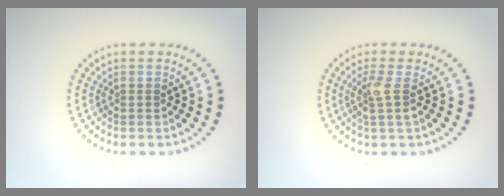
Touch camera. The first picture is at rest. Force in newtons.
{"total": 2.0, "press": 1.5, "slide": 1.3}